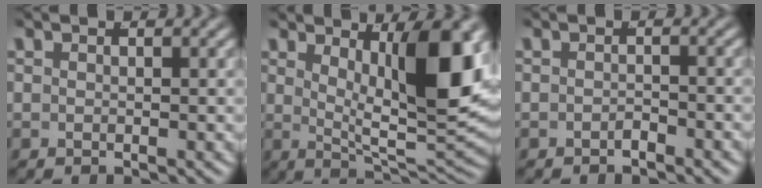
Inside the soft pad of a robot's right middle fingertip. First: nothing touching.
{"total": 9.6, "force": [2.3, 2.8, 8.9], "torque": [-0.131, -0.017, 0.049]}
{"total": 1.0, "force": [-1.0, -0.1, 0.1], "torque": [-0.001, -0.002, -0.017]}